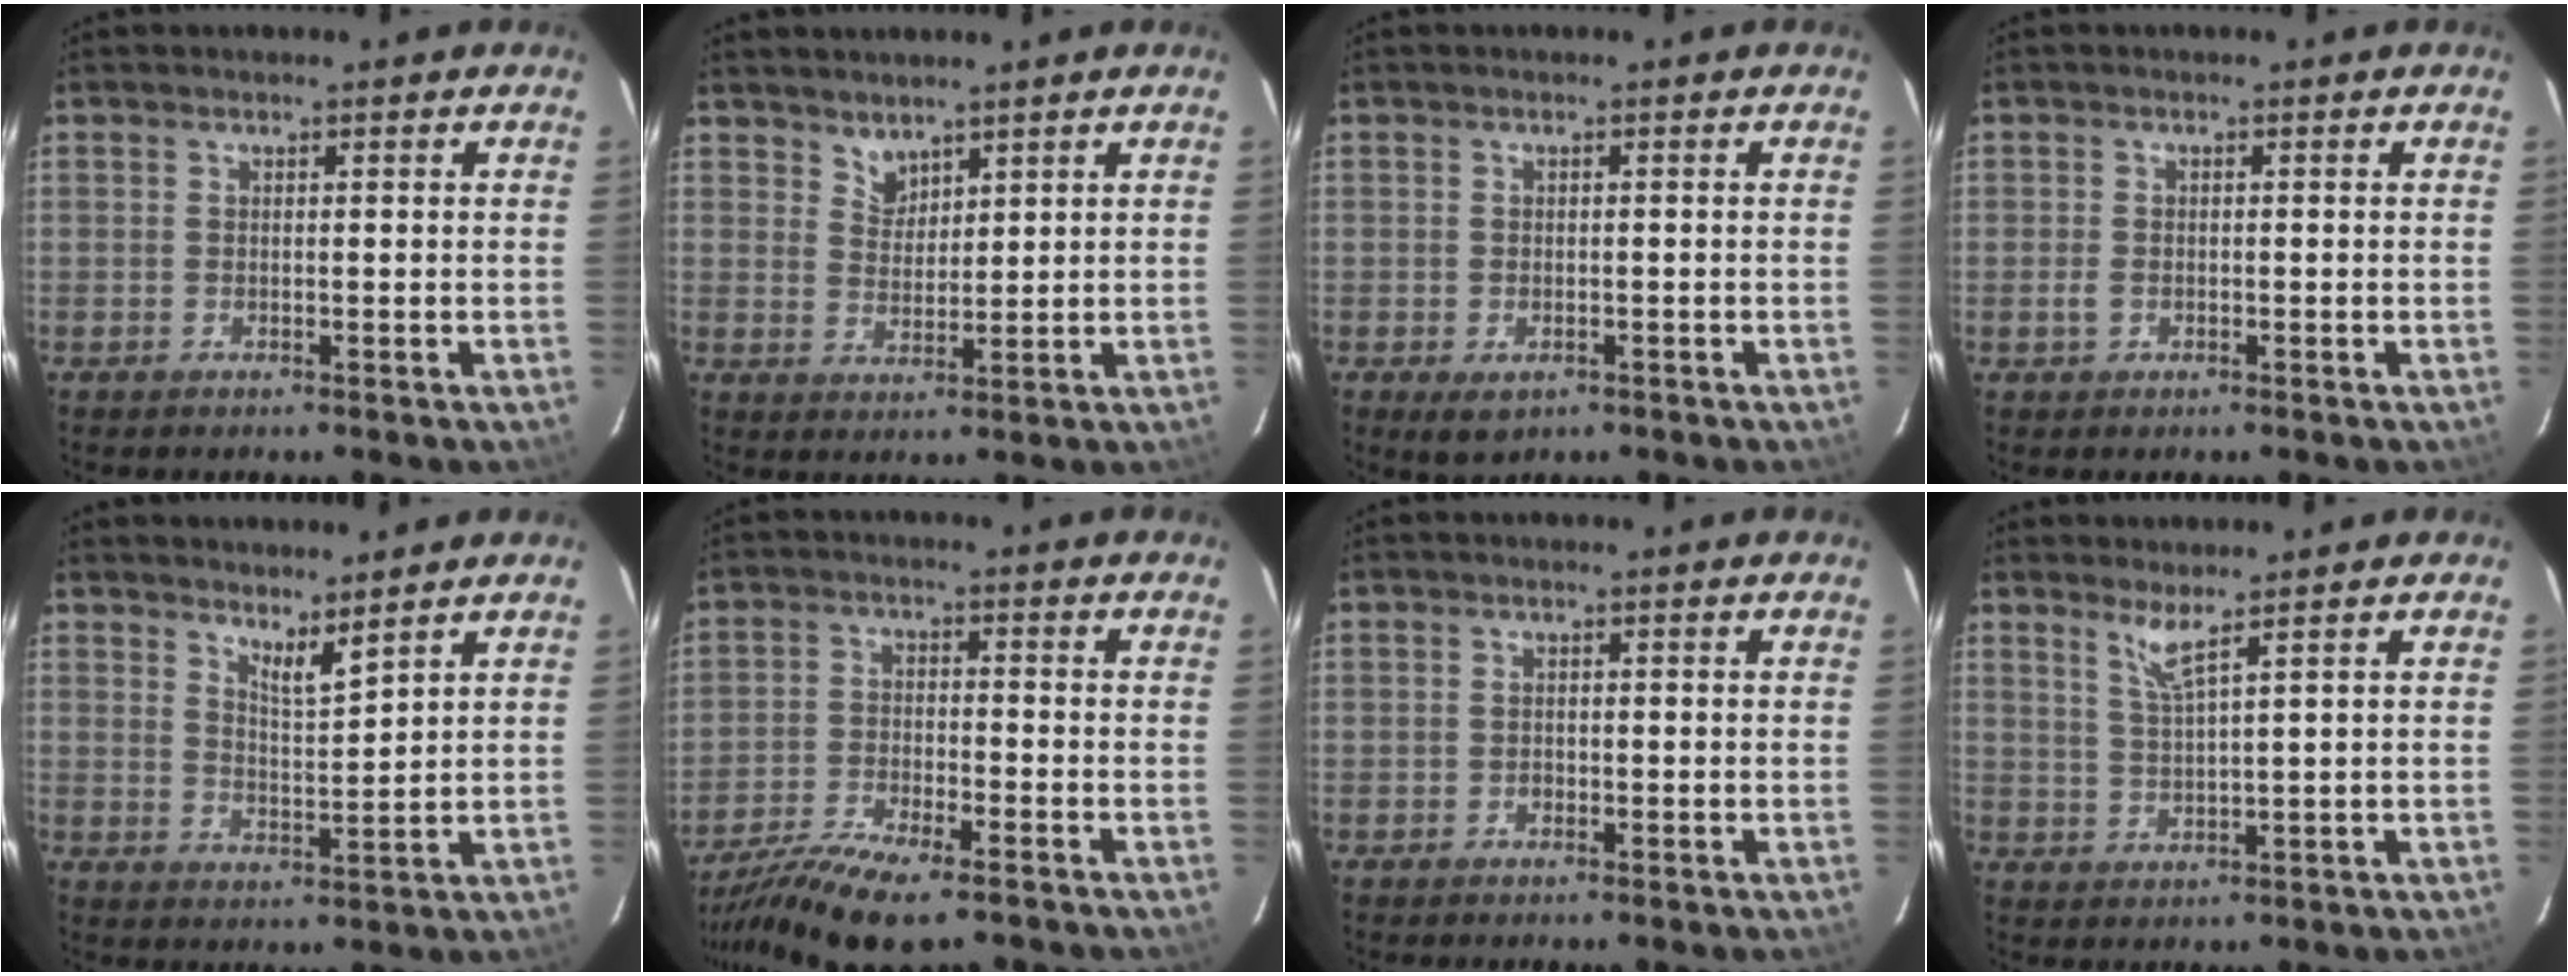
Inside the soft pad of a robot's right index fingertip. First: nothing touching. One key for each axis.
{"total": 3.3, "fx": 2.9, "fy": 1.5, "fz": 0.5, "tx": -0.002, "ty": 0.002, "tz": 0.055}
{"total": 3.2, "fx": -1.4, "fy": 2.2, "fz": 1.8, "tx": -0.034, "ty": -0.008, "tz": -0.017}
{"total": 1.7, "fx": -0.6, "fy": 1.4, "fz": 0.6, "tx": -0.013, "ty": 0.002, "tz": -0.010}
{"total": 4.3, "fx": 3.7, "fy": 0.2, "fz": 2.2, "tx": -0.037, "ty": -0.011, "tz": 0.060}
{"total": 13.0, "fx": -10.4, "fy": 3.0, "fz": 7.3, "tx": -0.170, "ty": -0.032, "tz": -0.191}
{"total": 0.8, "fx": -0.4, "fy": 0.6, "fz": 0.1, "tx": -0.002, "ty": -0.001, "tz": -0.005}
{"total": 3.3, "fx": 2.4, "fy": -0.7, "fz": 2.2, "tx": -0.048, "ty": -0.010, "tz": 0.047}